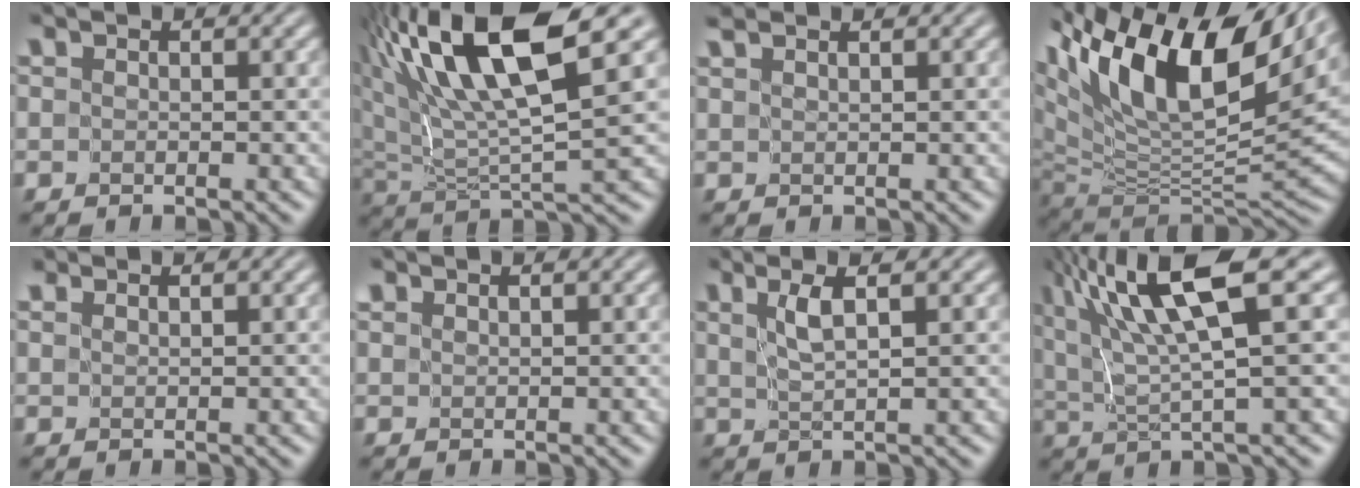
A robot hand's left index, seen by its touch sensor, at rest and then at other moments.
{"total": 12.7, "force": [6.3, 3.3, 10.5], "torque": [-0.206, 0.021, 0.116]}
{"total": 2.1, "force": [1.8, 0.3, 0.9], "torque": [-0.008, 0.000, 0.020]}
{"total": 15.6, "force": [7.6, 6.8, 11.8], "torque": [-0.222, 0.033, 0.133]}
{"total": 1.7, "force": [1.7, 0.3, 0.4], "torque": [-0.005, -0.005, 0.026]}
{"total": 1.2, "force": [1.2, 0.1, 0.2], "torque": [-0.005, 0.001, 0.021]}
{"total": 2.8, "force": [1.5, 0.4, 2.4], "torque": [-0.041, 0.002, 0.030]}
{"total": 11.0, "force": [5.7, 1.9, 9.2], "torque": [-0.164, 0.018, 0.105]}